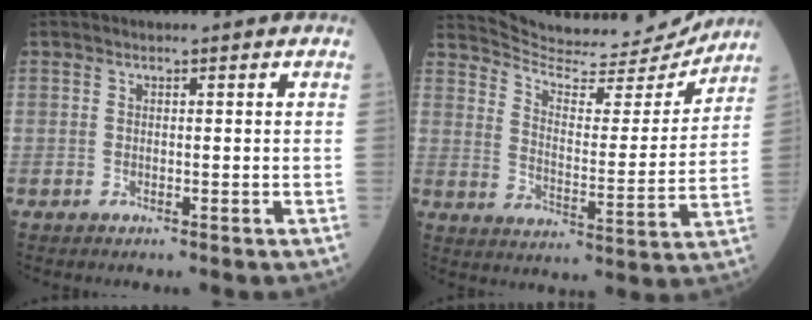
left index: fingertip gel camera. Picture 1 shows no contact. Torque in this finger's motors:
{"motor_torque": [0.90, -1.24, 0.00, 0.00]}